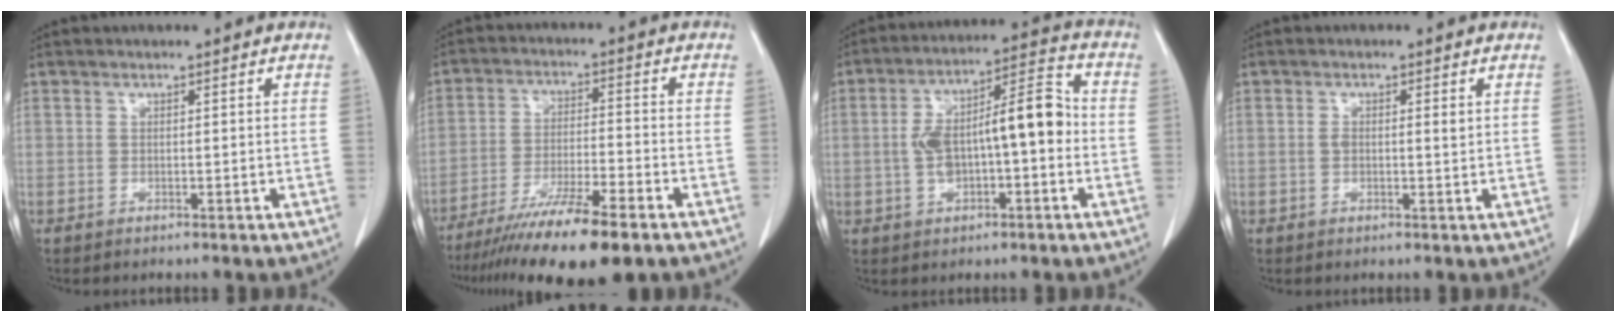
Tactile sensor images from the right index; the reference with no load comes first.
{"total": 14.3, "force": [-10.5, 1.0, 9.8], "torque": [-0.172, -0.037, -0.175]}
{"total": 12.3, "force": [-1.0, 3.7, 11.7], "torque": [-0.205, 0.040, -0.014]}
{"total": 2.1, "force": [0.3, 0.7, 1.9], "torque": [-0.039, 0.003, 0.006]}